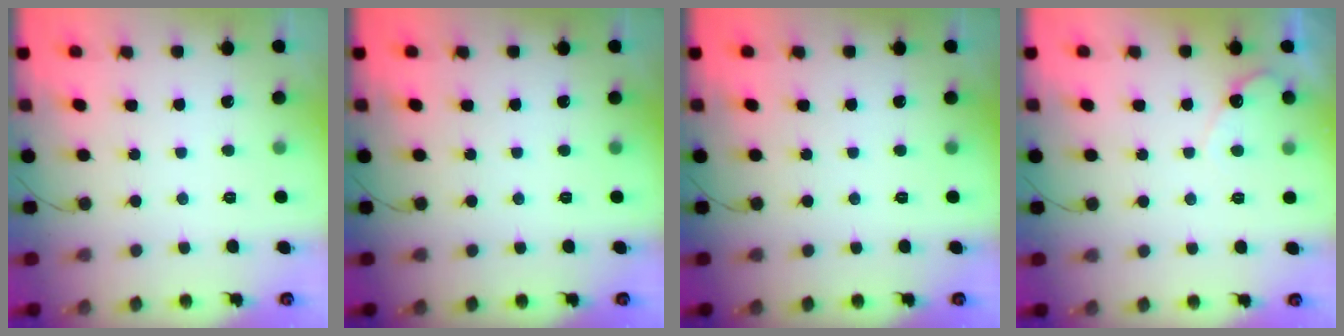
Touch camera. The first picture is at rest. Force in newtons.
{"total": 0.0}
{"total": 0.0}
{"total": 3.7, "press": 3.7, "slide": 0.2}